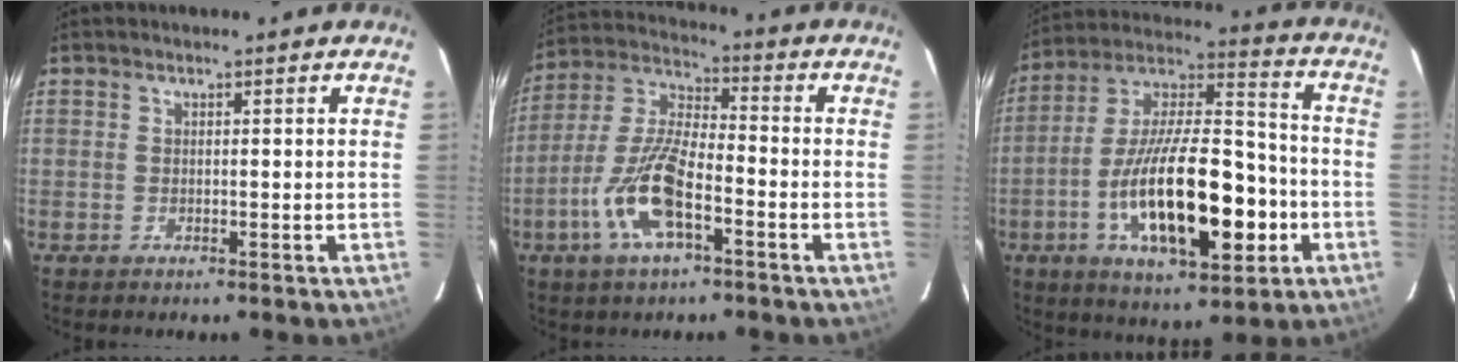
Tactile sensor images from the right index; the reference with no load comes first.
{"total": 13.2, "force": [-5.8, 4.2, 11.1], "torque": [-0.240, -0.005, -0.115]}
{"total": 23.2, "force": [-7.0, 8.8, 20.4], "torque": [-0.369, -0.002, -0.112]}